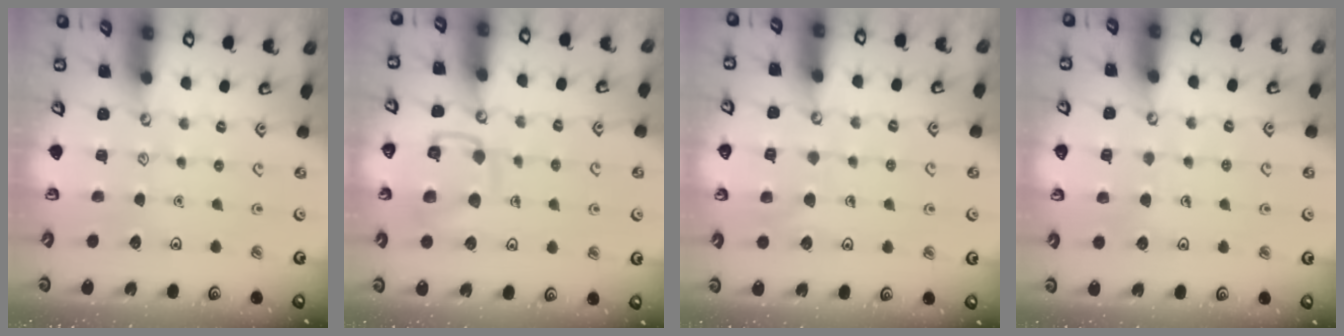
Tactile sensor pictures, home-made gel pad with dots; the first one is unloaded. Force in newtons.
{"total": 12.8, "press": 12.8, "slide": 1.1}
{"total": 6.3, "press": 6.3, "slide": 0.6}
{"total": 3.4, "press": 3.4, "slide": 0.2}